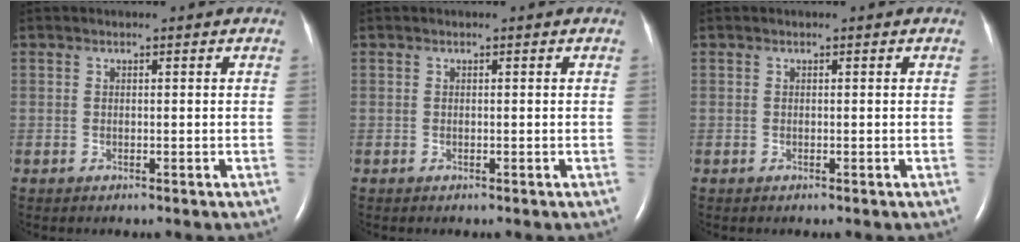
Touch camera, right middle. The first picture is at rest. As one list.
[{"total": 0.0}, {"total": 0.0}]